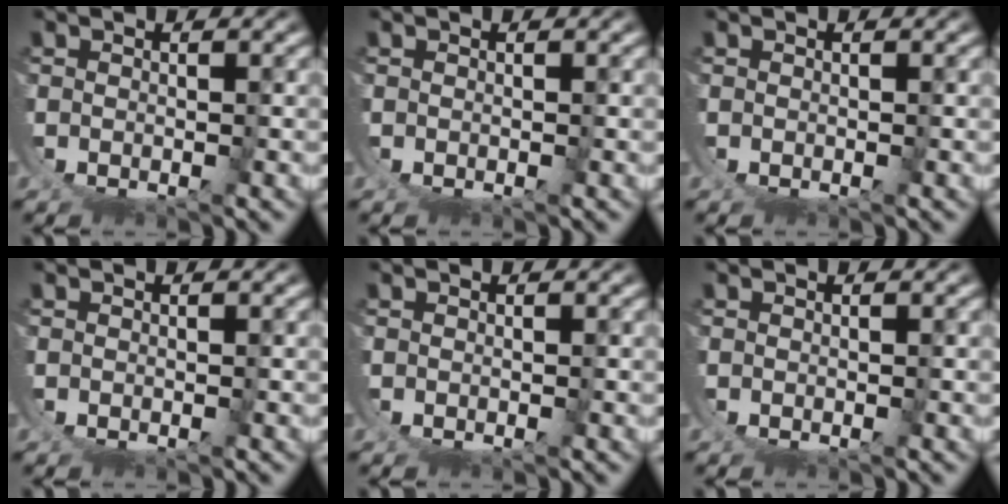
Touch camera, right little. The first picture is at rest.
{"total": 0.0}
{"total": 0.0}
{"total": 0.0}
{"total": 0.0}
{"total": 0.0}